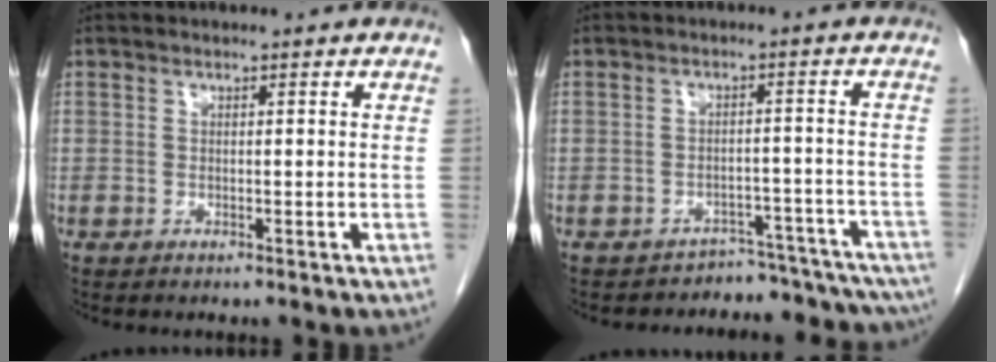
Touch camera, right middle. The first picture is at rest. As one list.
[{"total": 10.2, "force": [-9.5, 3.7, 0.0], "torque": [0.025, 0.042, -0.107]}]